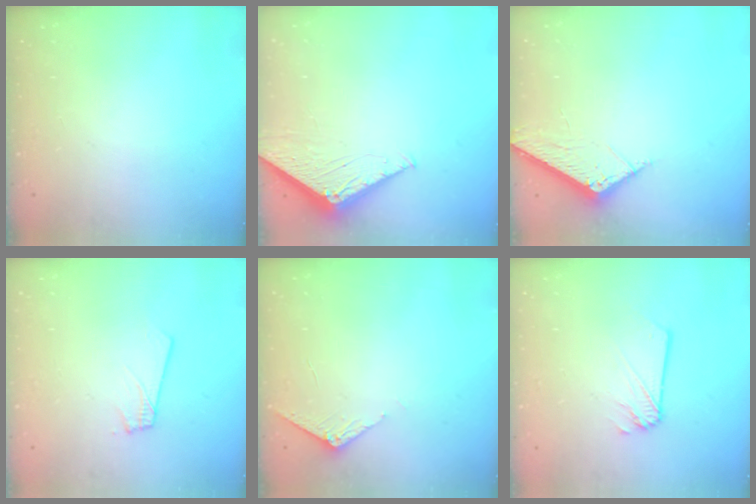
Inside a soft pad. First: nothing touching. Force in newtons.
{"total": 4.0, "press": 4.0, "slide": 0.1}
{"total": 5.8, "press": 5.8, "slide": 0.6}
{"total": 1.8, "press": 1.8, "slide": 0.1}
{"total": 2.9, "press": 2.9, "slide": 0.3}
{"total": 1.2, "press": 1.2, "slide": 0.1}